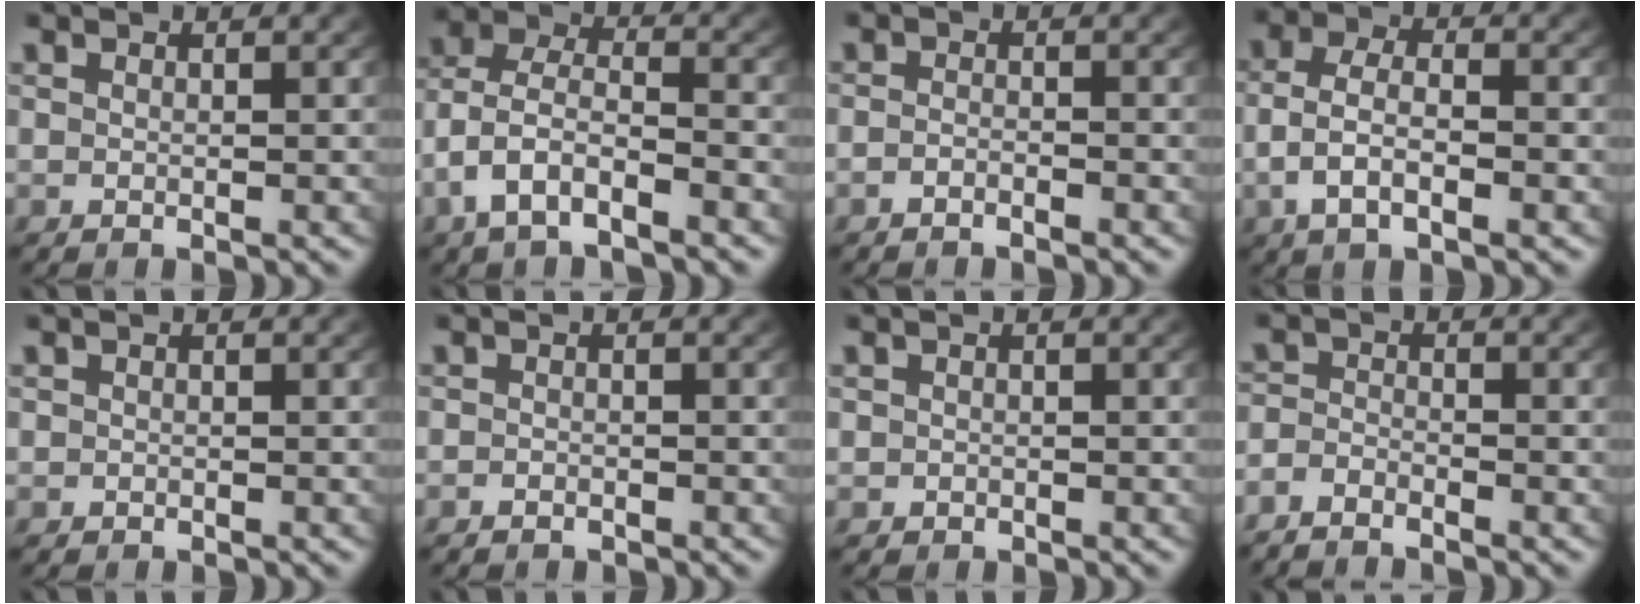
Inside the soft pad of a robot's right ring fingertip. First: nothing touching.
{"total": 5.5, "force": [-1.3, 4.1, 3.4], "torque": [-0.090, -0.024, -0.019]}
{"total": 1.2, "force": [-1.1, 0.1, 0.2], "torque": [-0.008, -0.008, -0.020]}
{"total": 5.0, "force": [-1.3, 3.0, 3.7], "torque": [-0.085, -0.019, -0.015]}
{"total": 0.5, "force": [-0.1, 0.5, 0.0], "torque": [-0.004, -0.009, 0.003]}
{"total": 0.9, "force": [-0.8, 0.2, 0.0], "torque": [-0.007, -0.014, -0.007]}
{"total": 1.0, "force": [-0.2, 1.0, 0.1], "torque": [-0.007, -0.011, 0.002]}
{"total": 2.7, "force": [-2.3, 1.3, 0.3], "torque": [-0.018, -0.016, -0.041]}